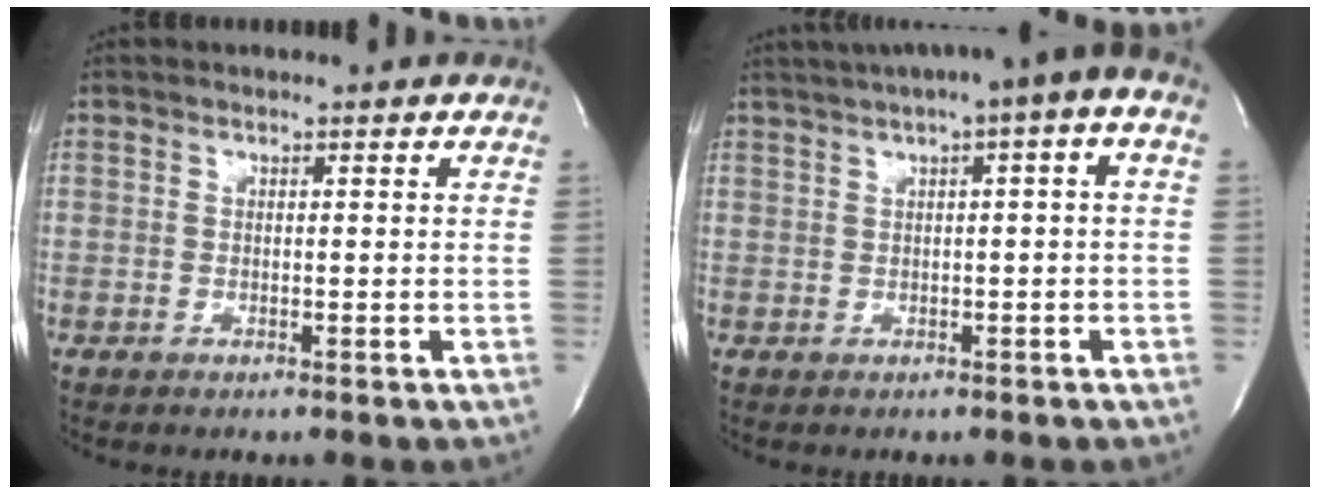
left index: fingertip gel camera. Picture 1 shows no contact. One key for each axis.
{"total": 8.2, "fx": 3.4, "fy": 1.0, "fz": 7.4, "tx": -0.114, "ty": 0.037, "tz": 0.045}